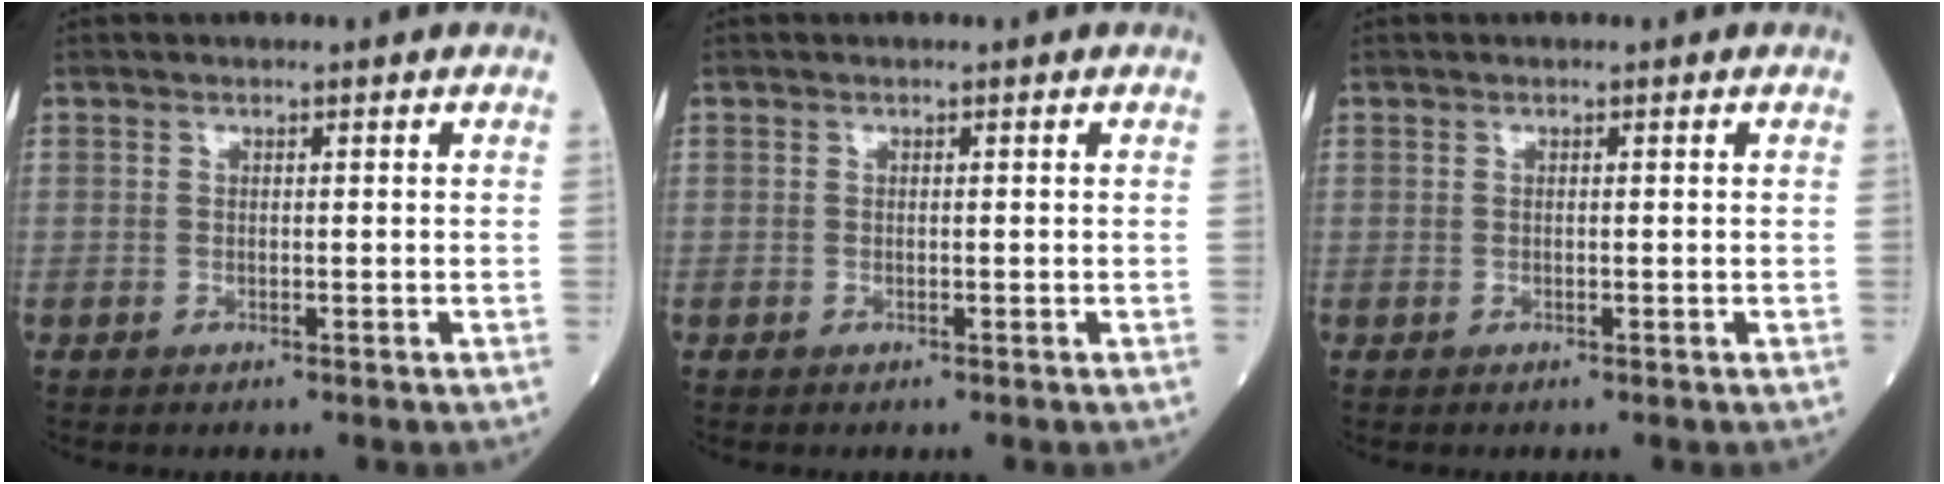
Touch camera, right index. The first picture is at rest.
{"total": 0.0}
{"total": 0.0}